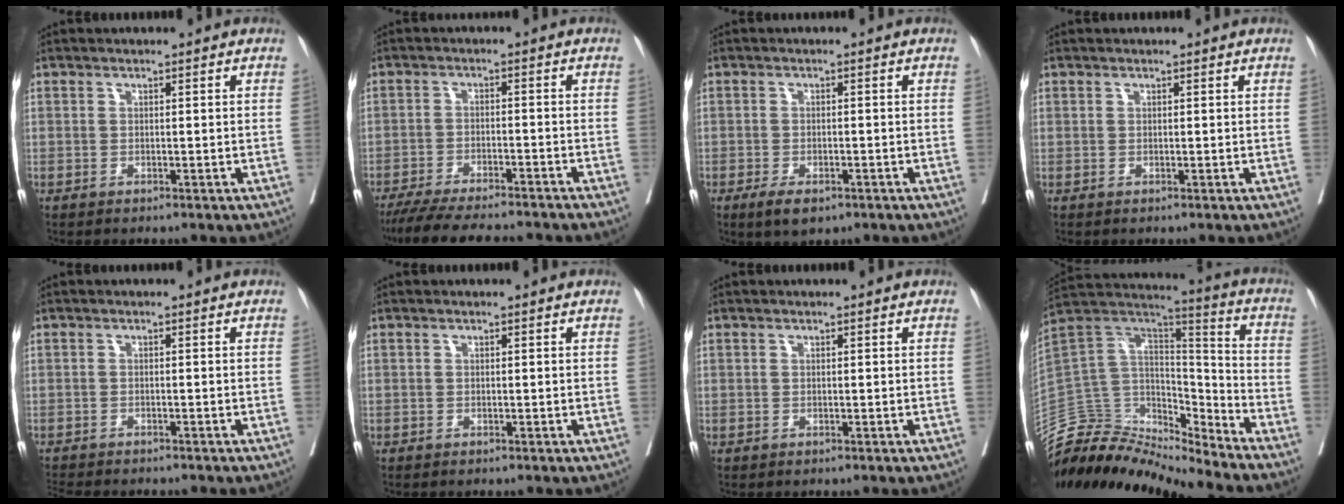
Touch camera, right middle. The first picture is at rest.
{"total": 14.4, "force": [-12.8, 1.7, 6.4], "torque": [-0.103, -0.023, -0.183]}
{"total": 3.9, "force": [-2.3, 1.7, 2.7], "torque": [-0.049, -0.007, -0.033]}
{"total": 0.6, "force": [0.4, 0.5, 0.0], "torque": [0.006, 0.000, 0.005]}
{"total": 5.8, "force": [-5.2, 1.2, 2.2], "torque": [-0.036, -0.010, -0.078]}
{"total": 0.0}
{"total": 0.0}
{"total": 19.5, "force": [-18.7, 4.3, 3.4], "torque": [-0.064, 0.077, -0.319]}